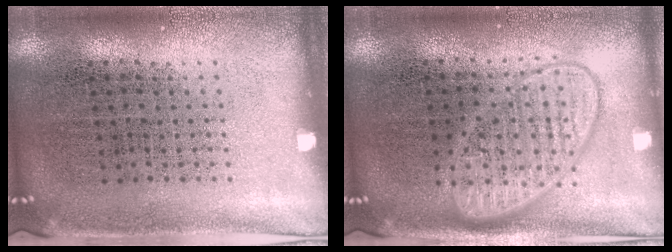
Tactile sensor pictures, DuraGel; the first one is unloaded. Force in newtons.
{"total": 2.9, "press": 2.8, "slide": 0.4}